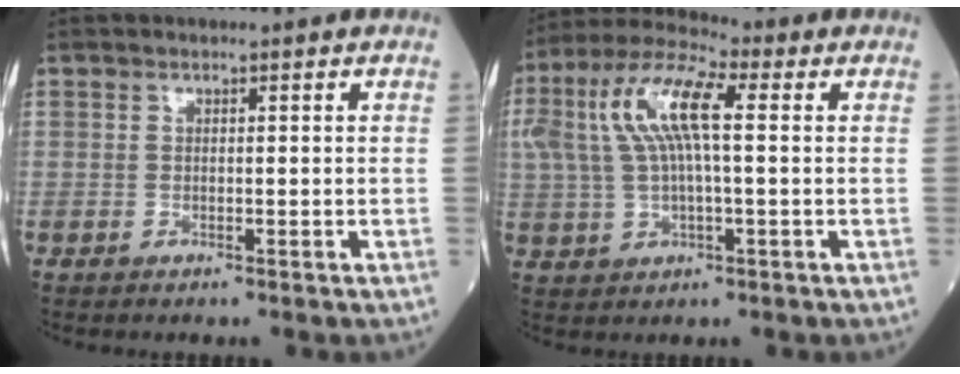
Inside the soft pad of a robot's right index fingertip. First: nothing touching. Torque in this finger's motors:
{"motor_torque": [1.51, 0.57, 0.48, 0.21]}